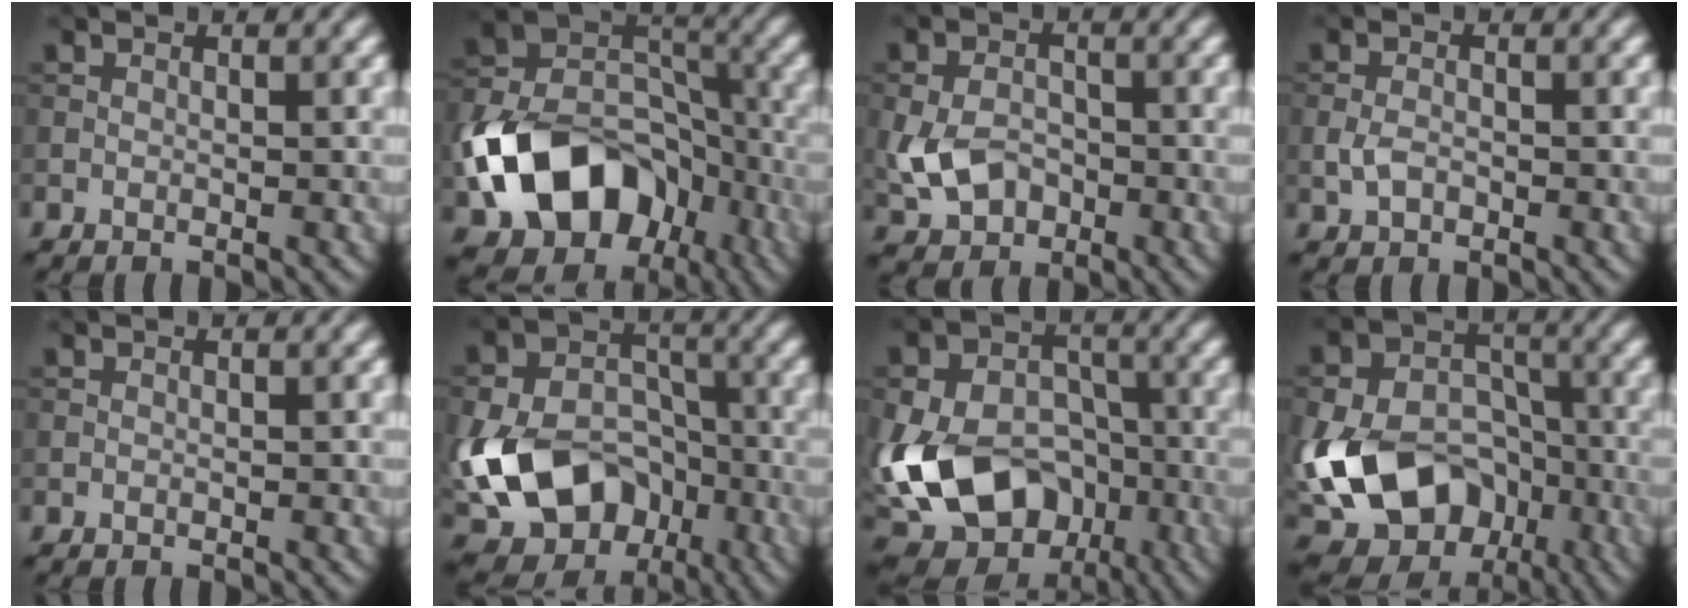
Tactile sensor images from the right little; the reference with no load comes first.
{"total": 12.7, "force": [-5.4, 8.8, 7.5], "torque": [-0.134, -0.003, -0.099]}
{"total": 4.7, "force": [-1.2, 3.5, 3.0], "torque": [-0.071, -0.010, -0.024]}
{"total": 1.8, "force": [-0.5, 1.2, 1.2], "torque": [-0.027, 0.002, -0.013]}
{"total": 0.0}
{"total": 17.0, "force": [-5.8, 13.3, 8.8], "torque": [-0.164, -0.035, -0.102]}
{"total": 17.3, "force": [-5.0, 13.1, 10.1], "torque": [-0.194, -0.026, -0.094]}
{"total": 19.0, "force": [-6.5, 15.0, 9.7], "torque": [-0.186, -0.031, -0.115]}